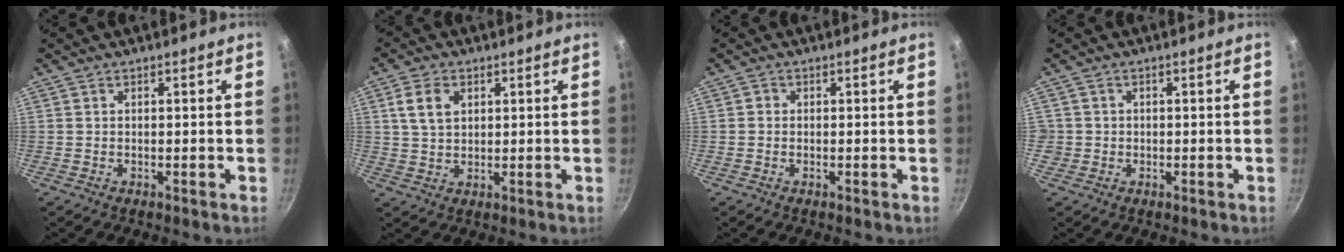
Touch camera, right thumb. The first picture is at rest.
{"total": 5.8, "force": [2.0, 4.0, 3.7], "torque": [-0.058, -0.001, 0.038]}
{"total": 0.8, "force": [-0.1, 0.8, 0.2], "torque": [0.000, 0.003, -0.004]}
{"total": 2.0, "force": [-0.2, 1.9, 0.2], "torque": [0.008, 0.010, 0.000]}